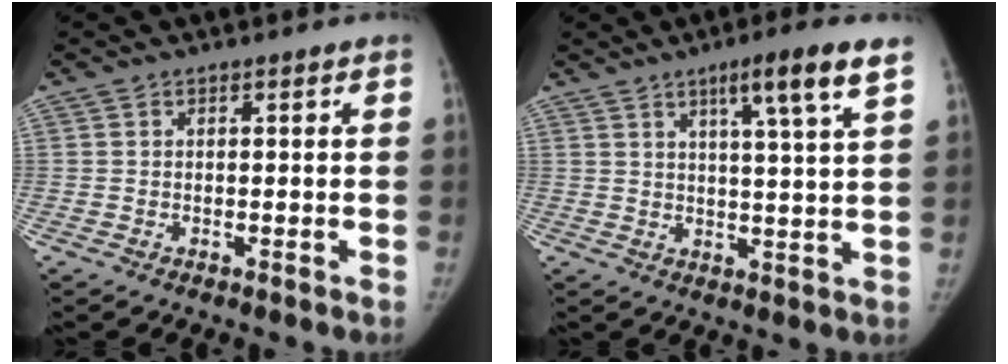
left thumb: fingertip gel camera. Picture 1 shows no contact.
{"total": 8.7, "force": [5.0, 0.1, 7.2], "torque": [-0.113, -0.022, 0.075]}